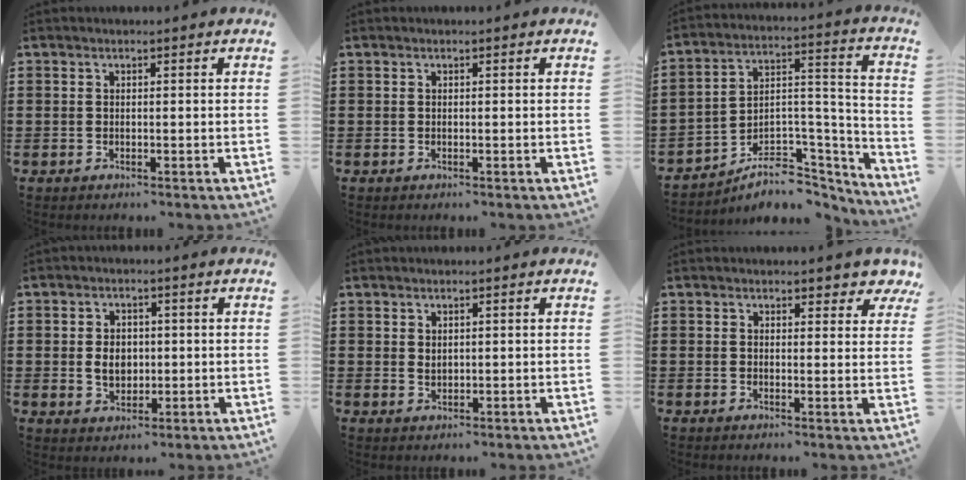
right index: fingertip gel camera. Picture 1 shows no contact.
{"total": 0.0}
{"total": 7.4, "force": [-5.6, 4.2, 2.6], "torque": [-0.039, 0.013, -0.097]}
{"total": 4.1, "force": [0.1, 3.1, 2.7], "torque": [-0.043, 0.004, -0.004]}
{"total": 1.1, "force": [0.8, 0.6, 0.5], "torque": [-0.011, 0.002, 0.016]}
{"total": 2.5, "force": [2.1, 1.1, 0.5], "torque": [-0.002, 0.000, 0.037]}